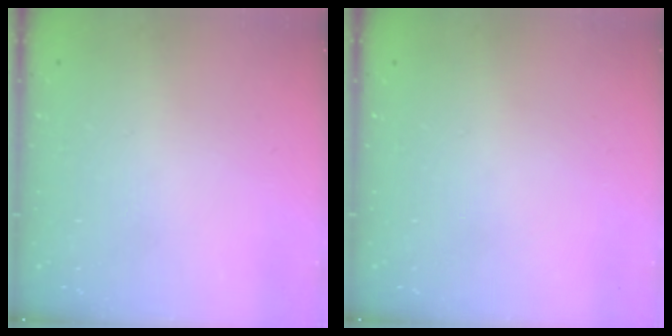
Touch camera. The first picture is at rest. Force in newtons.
{"total": 0.0}